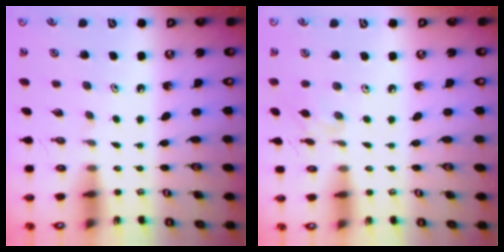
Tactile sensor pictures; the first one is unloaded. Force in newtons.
{"total": 2.8, "press": 2.8, "slide": 0.1}